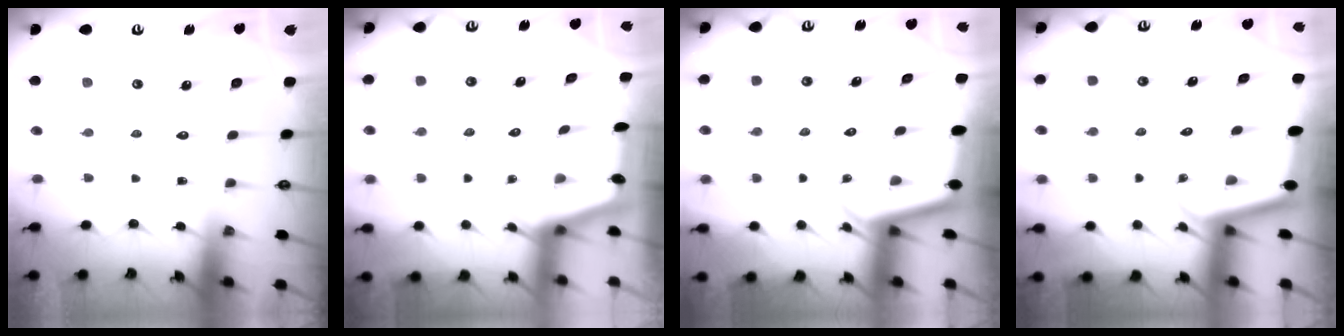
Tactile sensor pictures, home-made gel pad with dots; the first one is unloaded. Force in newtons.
{"total": 2.3, "press": 2.3, "slide": 0.3}
{"total": 2.3, "press": 2.3, "slide": 0.1}
{"total": 1.9, "press": 1.9, "slide": 0.1}